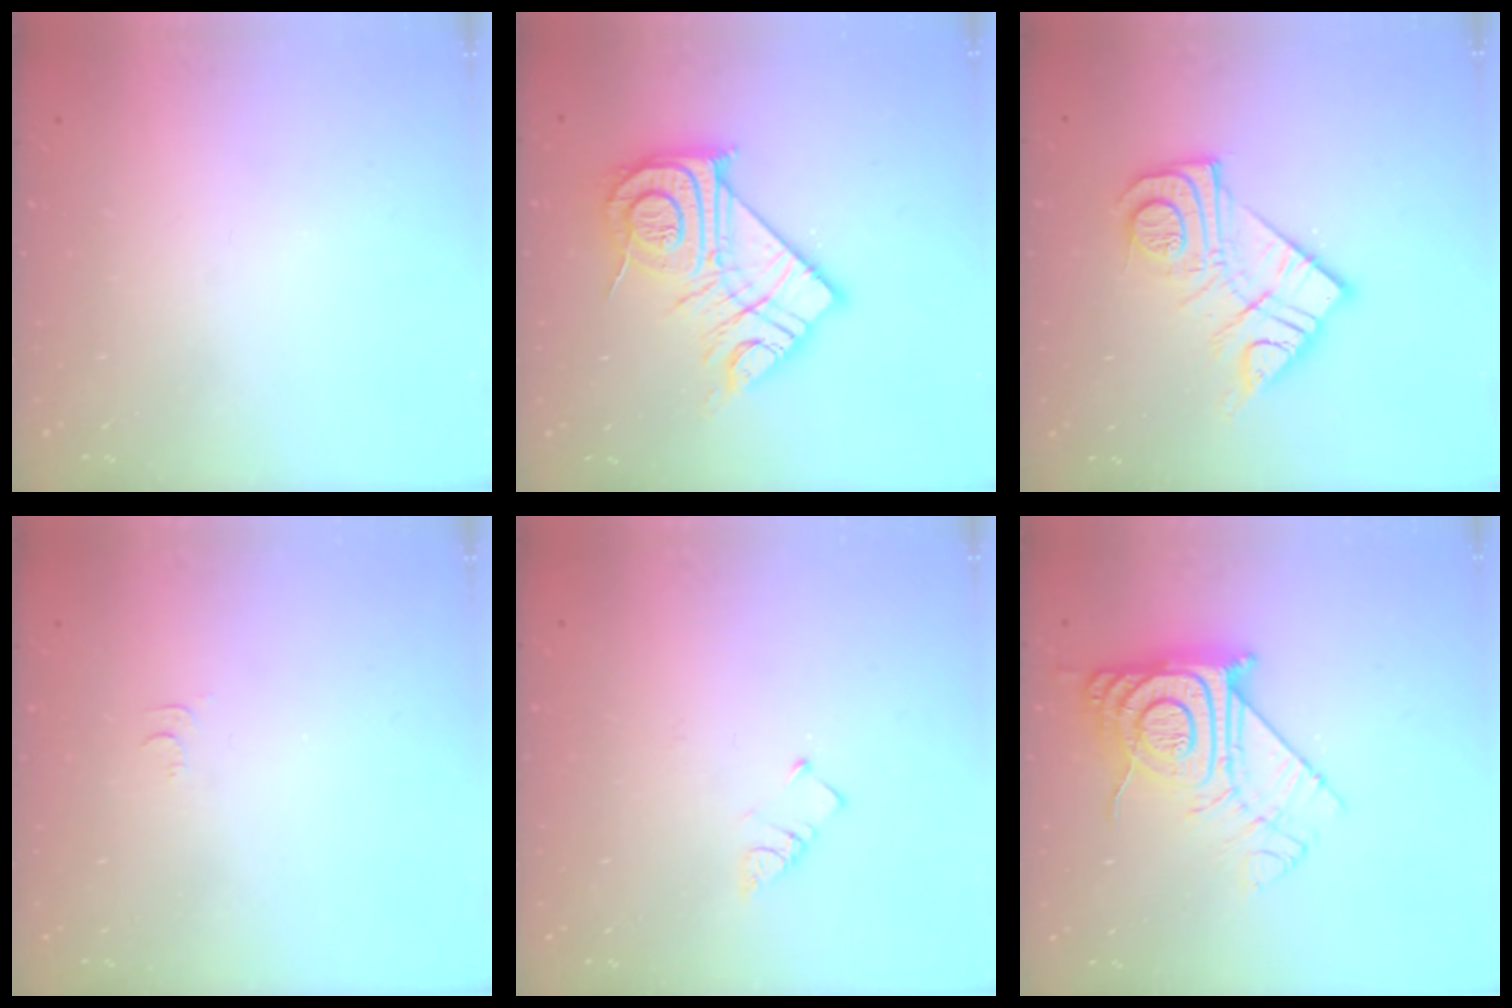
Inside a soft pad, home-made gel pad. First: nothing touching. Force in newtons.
{"total": 20.8, "press": 20.7, "slide": 1.7}
{"total": 16.4, "press": 16.3, "slide": 1.4}
{"total": 3.5, "press": 3.5, "slide": 0.4}
{"total": 2.7, "press": 2.7, "slide": 0.4}
{"total": 15.1, "press": 15.1, "slide": 1.2}